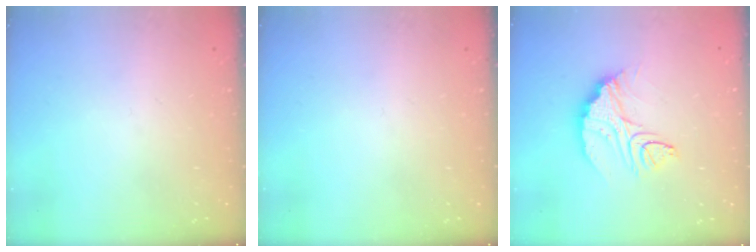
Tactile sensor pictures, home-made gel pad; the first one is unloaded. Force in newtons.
{"total": 0.0}
{"total": 11.2, "press": 11.1, "slide": 0.8}